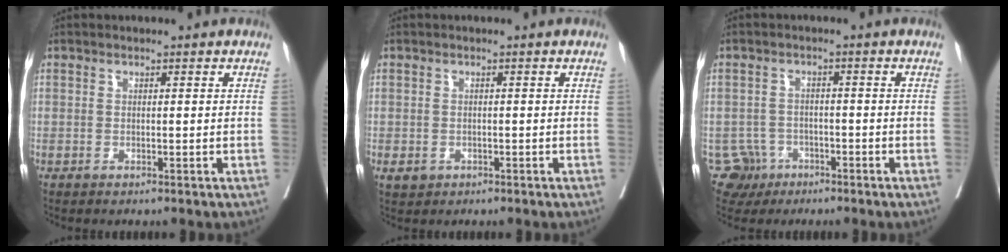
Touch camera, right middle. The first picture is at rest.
{"total": 2.1, "force": [-0.9, 1.7, 0.7], "torque": [-0.010, 0.002, -0.006]}
{"total": 3.9, "force": [-2.3, 3.1, -0.4], "torque": [0.010, 0.009, -0.038]}